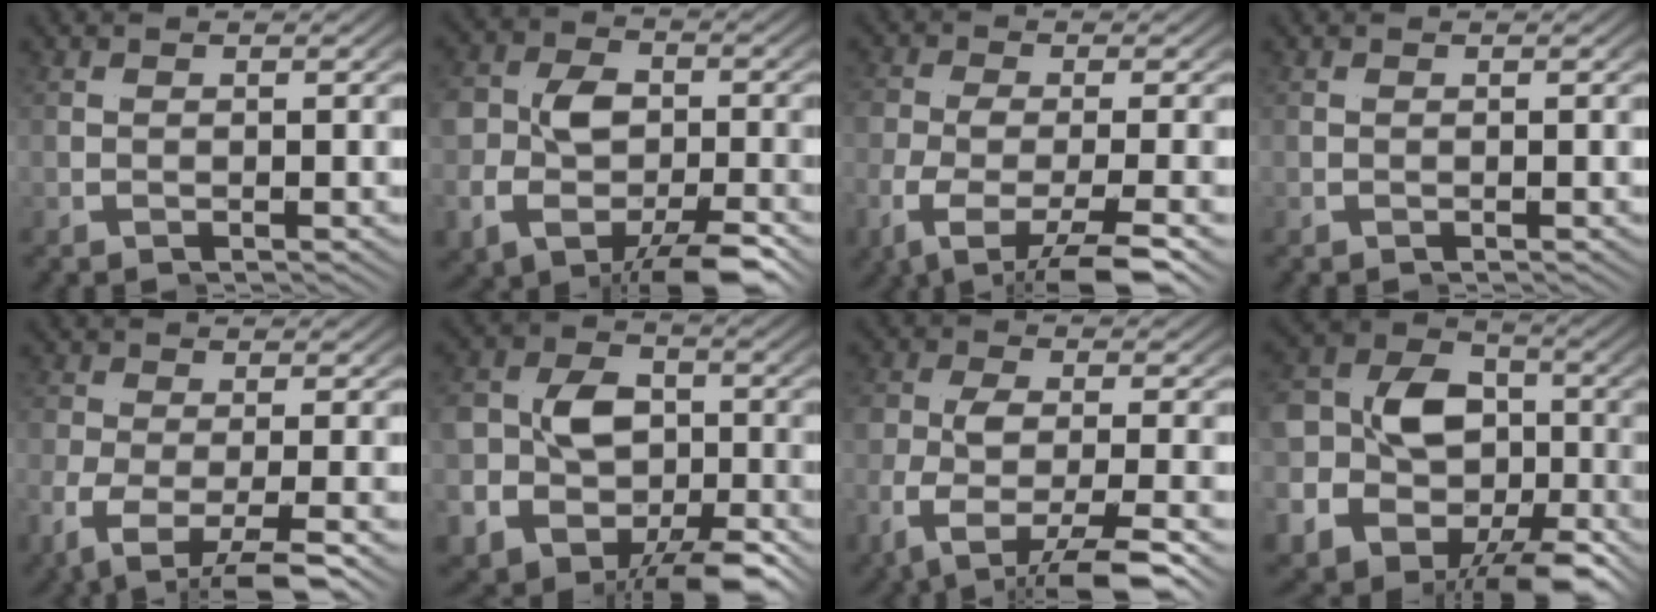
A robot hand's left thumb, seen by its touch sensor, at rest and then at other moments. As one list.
[{"total": 5.5, "force": [-1.5, 3.1, 4.4], "torque": [-0.091, -0.015, -0.016]}, {"total": 3.5, "force": [-1.8, -0.6, 3.0], "torque": [-0.065, 0.003, -0.033]}, {"total": 0.0}, {"total": 2.3, "force": [-1.1, -1.0, 1.8], "torque": [-0.040, 0.002, -0.021]}, {"total": 11.4, "force": [-2.3, 8.2, 7.6], "torque": [-0.128, -0.023, -0.033]}, {"total": 4.1, "force": [-2.3, -0.5, 3.3], "torque": [-0.073, 0.004, -0.041]}, {"total": 15.5, "force": [-2.1, 10.4, 11.3], "torque": [-0.202, -0.024, -0.027]}]